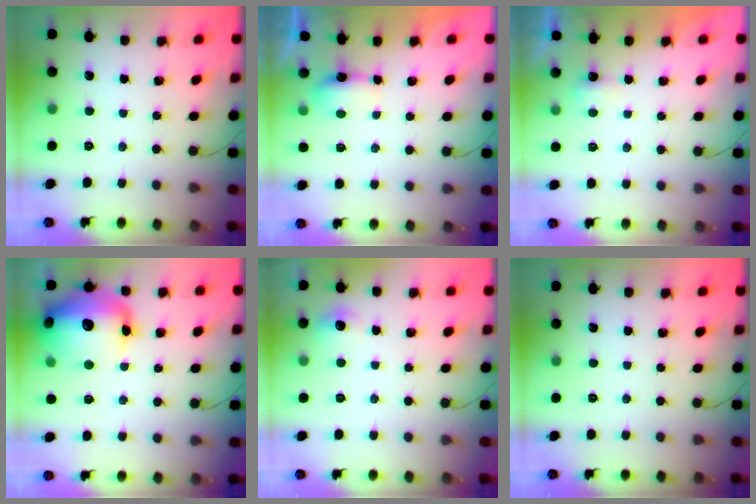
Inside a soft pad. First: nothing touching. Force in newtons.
{"total": 8.3, "press": 4.8, "slide": 6.8}
{"total": 2.3, "press": 2.2, "slide": 0.6}
{"total": 20.0, "press": 19.6, "slide": 3.9}
{"total": 5.5, "press": 5.3, "slide": 1.4}
{"total": 0.0}